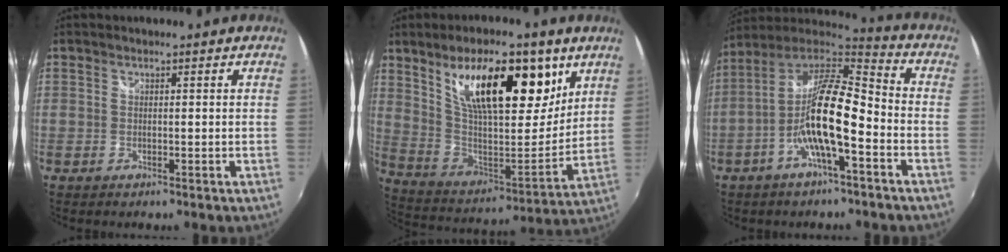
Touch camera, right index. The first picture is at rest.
{"total": 23.6, "force": [11.9, 9.5, 18.0], "torque": [-0.300, 0.008, 0.211]}
{"total": 14.9, "force": [-5.0, 3.5, 13.6], "torque": [-0.258, 0.004, -0.104]}